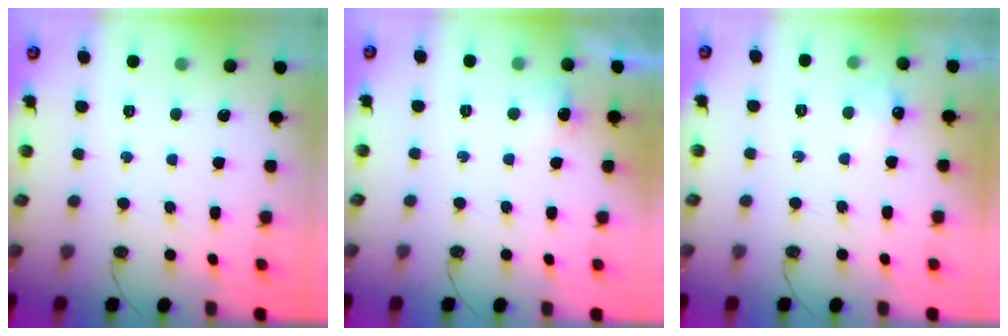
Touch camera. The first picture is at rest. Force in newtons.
{"total": 5.4, "press": 5.4, "slide": 0.8}
{"total": 4.9, "press": 4.8, "slide": 0.7}